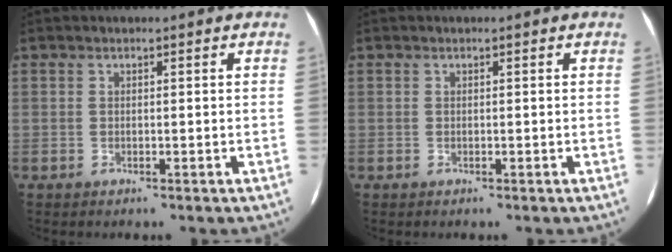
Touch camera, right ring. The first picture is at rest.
{"total": 0.0}